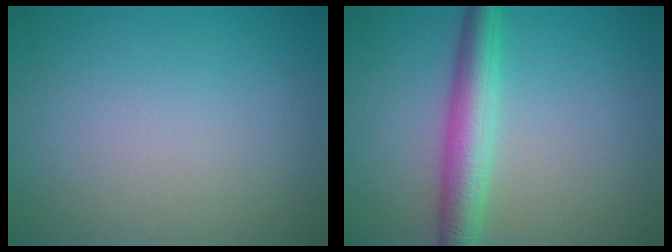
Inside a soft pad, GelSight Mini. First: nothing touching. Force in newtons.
{"total": 4.6, "press": 4.6, "slide": 0.0}